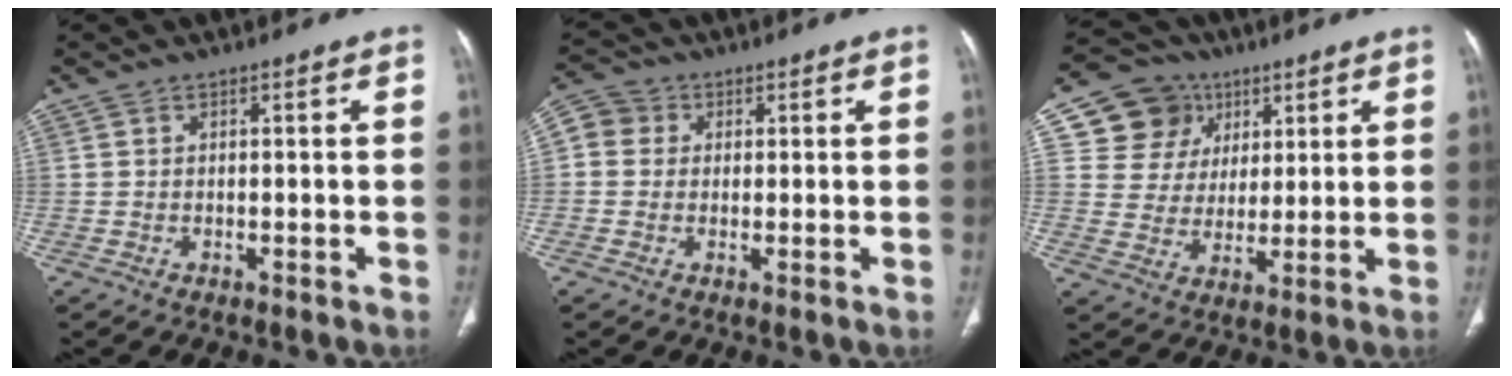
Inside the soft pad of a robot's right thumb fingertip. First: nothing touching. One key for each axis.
{"total": 6.7, "fx": 1.3, "fy": 6.2, "fz": 2.1, "tx": -0.033, "ty": 0.016, "tz": 0.021}
{"total": 11.7, "fx": 5.0, "fy": 10.3, "fz": 2.5, "tx": -0.004, "ty": -0.012, "tz": 0.092}